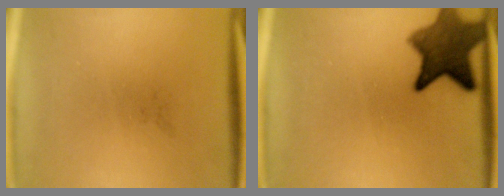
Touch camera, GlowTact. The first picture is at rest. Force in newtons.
{"total": 9.3}